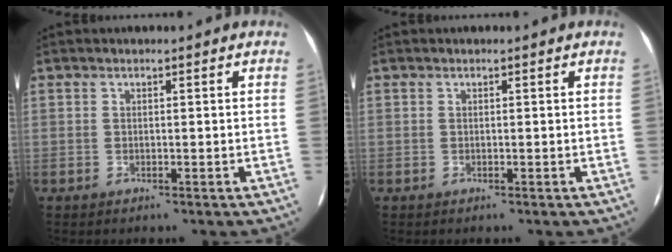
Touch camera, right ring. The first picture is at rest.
{"total": 0.0}